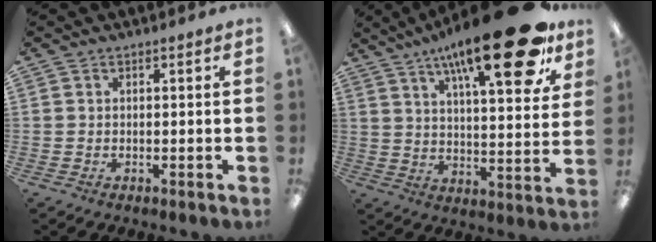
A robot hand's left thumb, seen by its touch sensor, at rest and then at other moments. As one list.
[{"total": 25.9, "force": [15.5, 8.0, 19.2], "torque": [-0.281, -0.084, 0.240]}]